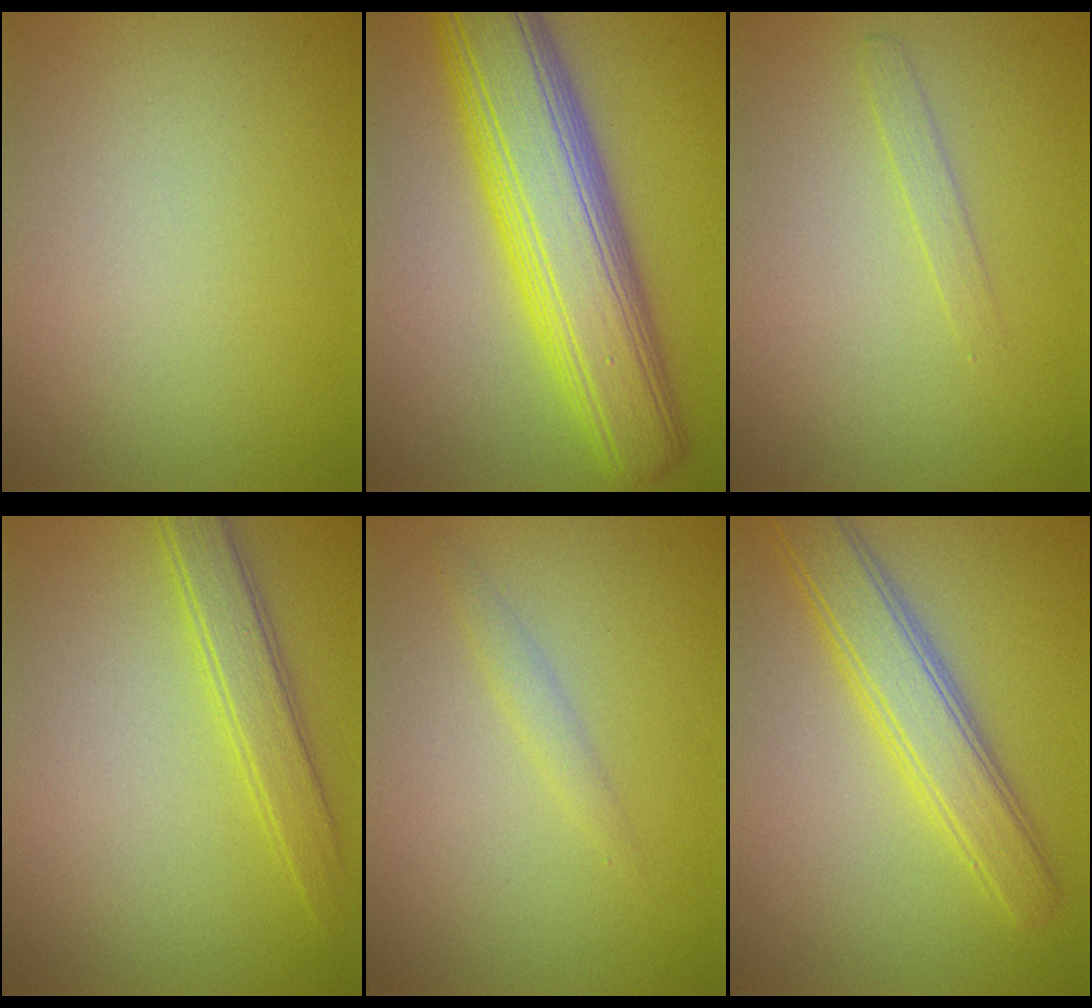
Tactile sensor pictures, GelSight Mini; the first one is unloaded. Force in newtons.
{"total": 11.4, "press": 11.4, "slide": 0.1}
{"total": 1.0, "press": 1.0, "slide": 0.1}
{"total": 3.1, "press": 3.1, "slide": 0.1}
{"total": 1.1, "press": 1.1, "slide": 0.1}
{"total": 4.9, "press": 4.9, "slide": 0.3}